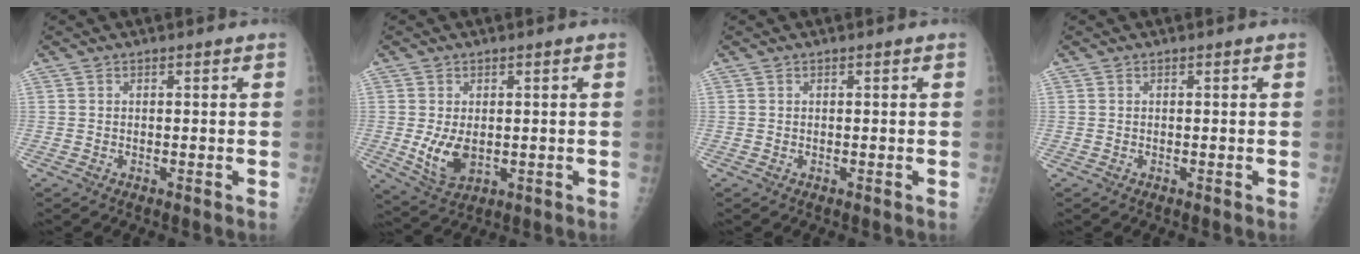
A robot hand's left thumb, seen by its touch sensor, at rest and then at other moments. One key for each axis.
{"total": 6.4, "fx": -0.4, "fy": 4.0, "fz": 5.0, "tx": -0.087, "ty": -0.014, "tz": 0.005}
{"total": 0.0}
{"total": 0.0}